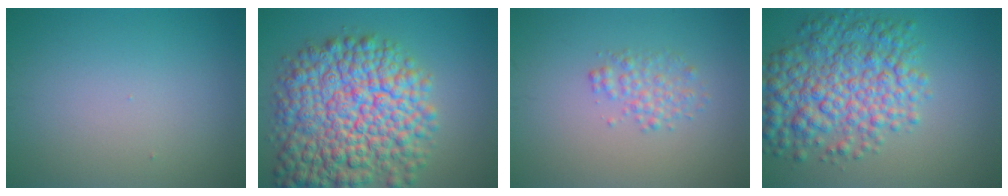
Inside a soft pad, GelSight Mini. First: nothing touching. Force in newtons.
{"total": 13.0, "press": 13.0, "slide": 0.5}
{"total": 2.0, "press": 2.0, "slide": 0.1}
{"total": 8.2, "press": 8.2, "slide": 0.2}